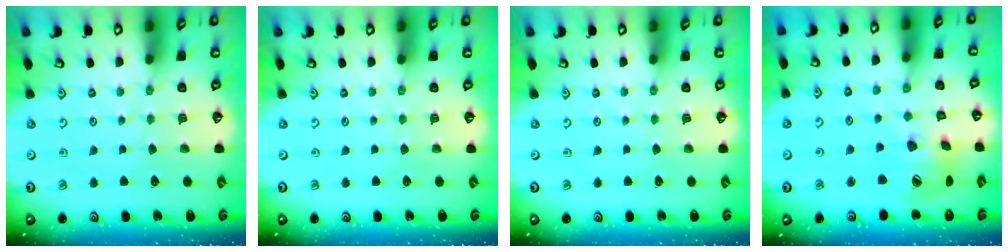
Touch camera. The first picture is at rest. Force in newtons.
{"total": 0.0}
{"total": 0.0}
{"total": 16.7, "press": 16.5, "slide": 2.6}